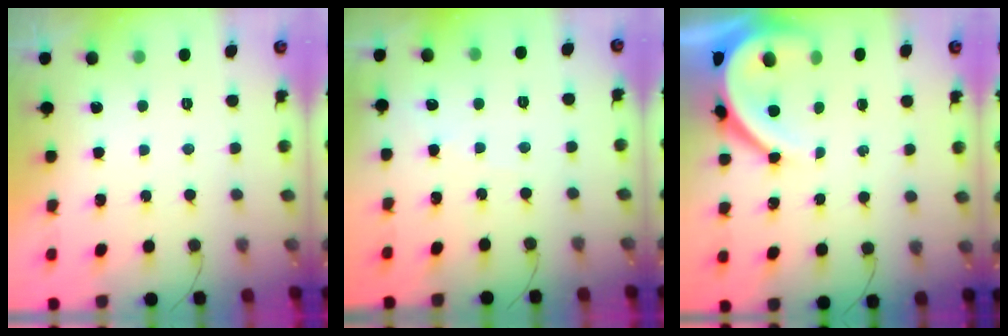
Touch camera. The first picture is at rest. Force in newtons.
{"total": 2.7, "press": 2.6, "slide": 0.4}
{"total": 9.9, "press": 9.7, "slide": 1.6}